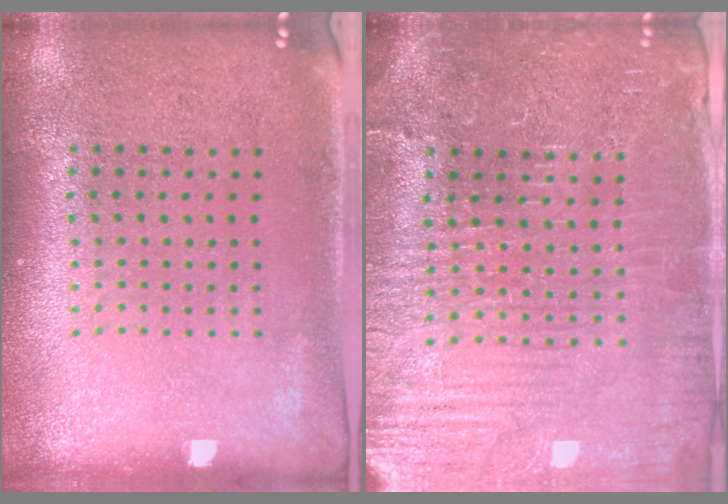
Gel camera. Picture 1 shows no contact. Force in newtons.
{"total": 4.3, "press": 4.2, "slide": 1.3}